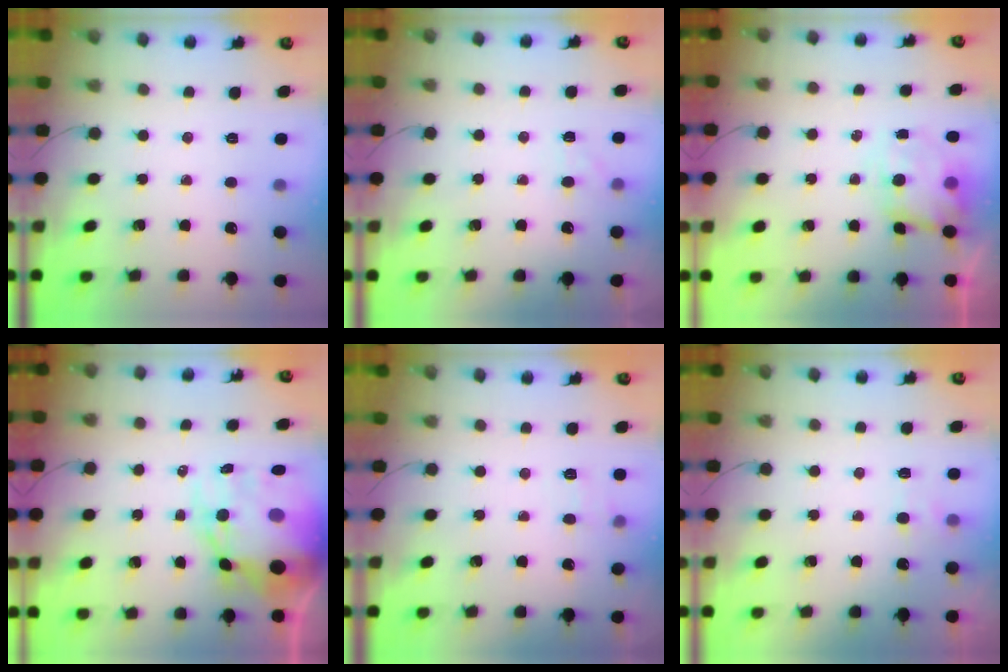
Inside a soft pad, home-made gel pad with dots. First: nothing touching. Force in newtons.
{"total": 5.0, "press": 4.9, "slide": 1.3}
{"total": 6.9, "press": 6.7, "slide": 1.3}
{"total": 18.9, "press": 18.4, "slide": 4.6}
{"total": 3.5, "press": 3.1, "slide": 1.6}
{"total": 5.2, "press": 4.9, "slide": 1.6}